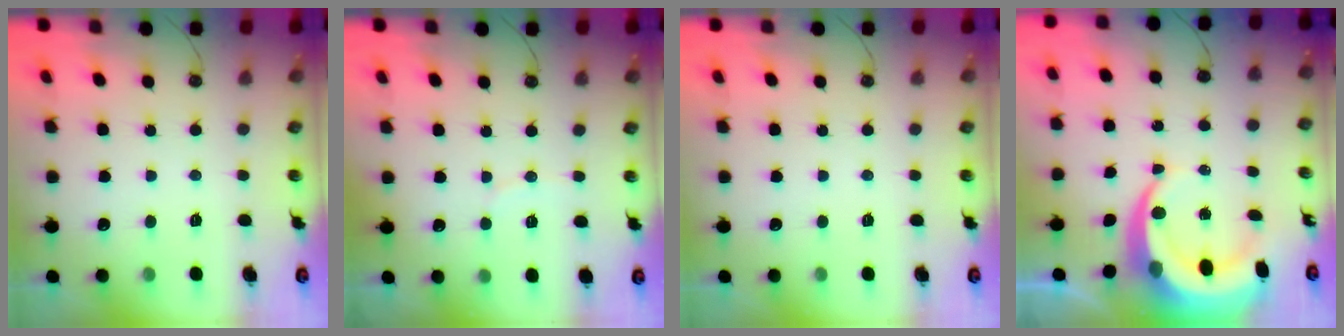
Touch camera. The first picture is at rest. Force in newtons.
{"total": 3.1, "press": 3.1, "slide": 0.3}
{"total": 0.0}
{"total": 10.6, "press": 10.5, "slide": 1.2}